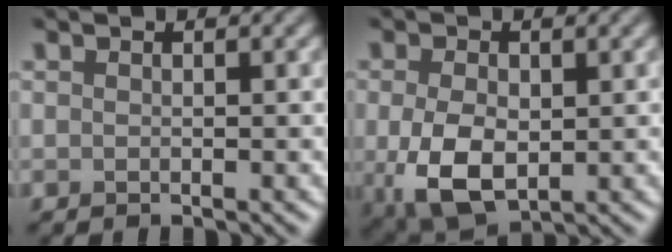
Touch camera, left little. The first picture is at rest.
{"total": 6.0, "force": [-0.8, 3.7, 4.7], "torque": [-0.110, -0.014, -0.008]}